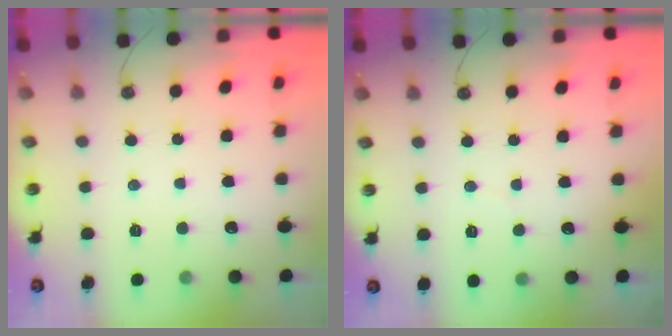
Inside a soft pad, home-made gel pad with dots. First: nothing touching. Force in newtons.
{"total": 1.7, "press": 1.7, "slide": 0.1}